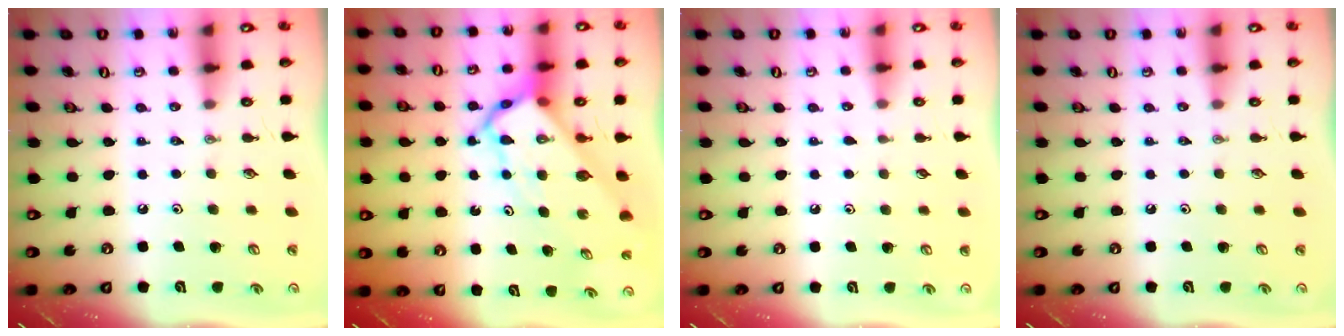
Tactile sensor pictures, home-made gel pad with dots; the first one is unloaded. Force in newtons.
{"total": 9.2, "press": 9.2, "slide": 0.9}
{"total": 4.6, "press": 4.5, "slide": 0.5}
{"total": 0.0}